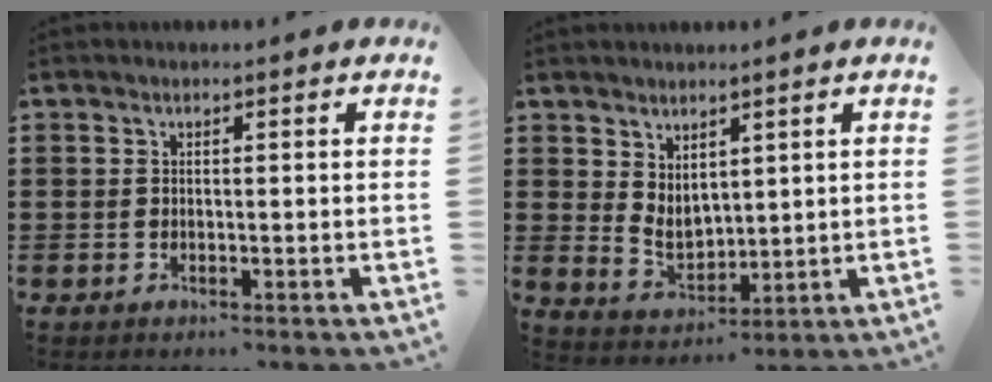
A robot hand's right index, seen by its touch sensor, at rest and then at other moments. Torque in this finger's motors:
{"motor_torque": [0.67, 1.47, 0.09, 0.01]}